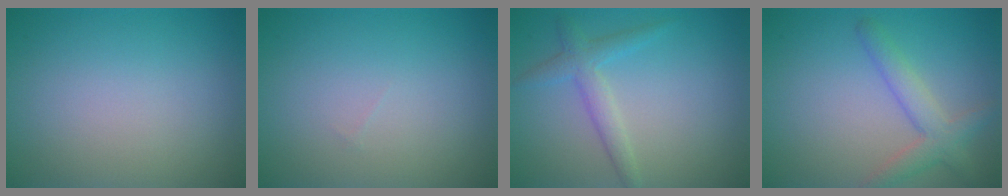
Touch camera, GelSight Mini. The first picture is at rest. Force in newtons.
{"total": 0.0}
{"total": 2.4, "press": 2.4, "slide": 0.1}
{"total": 3.2, "press": 3.2, "slide": 0.2}